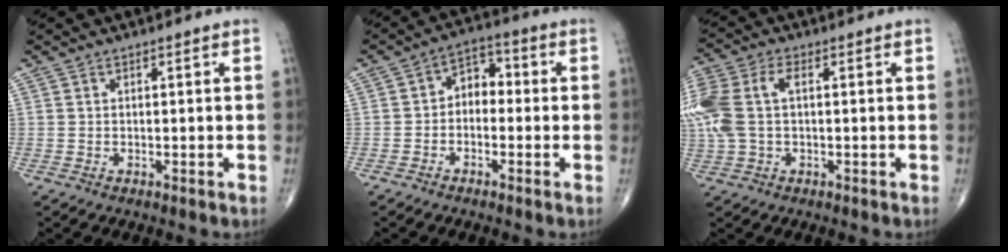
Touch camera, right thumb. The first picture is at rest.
{"total": 5.6, "force": [-0.7, 4.0, 3.8], "torque": [-0.032, 0.027, -0.030]}
{"total": 12.9, "force": [1.2, 7.8, 10.2], "torque": [-0.275, 0.027, 0.026]}